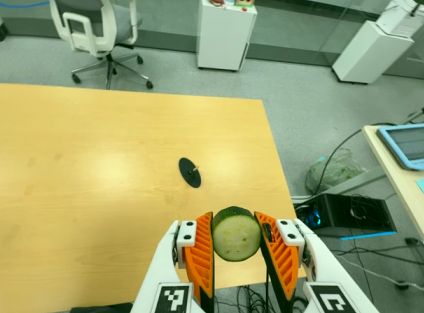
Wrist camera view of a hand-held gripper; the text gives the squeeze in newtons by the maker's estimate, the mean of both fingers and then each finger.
{"total": 12.5, "left": 11.6, "right": 13.3}